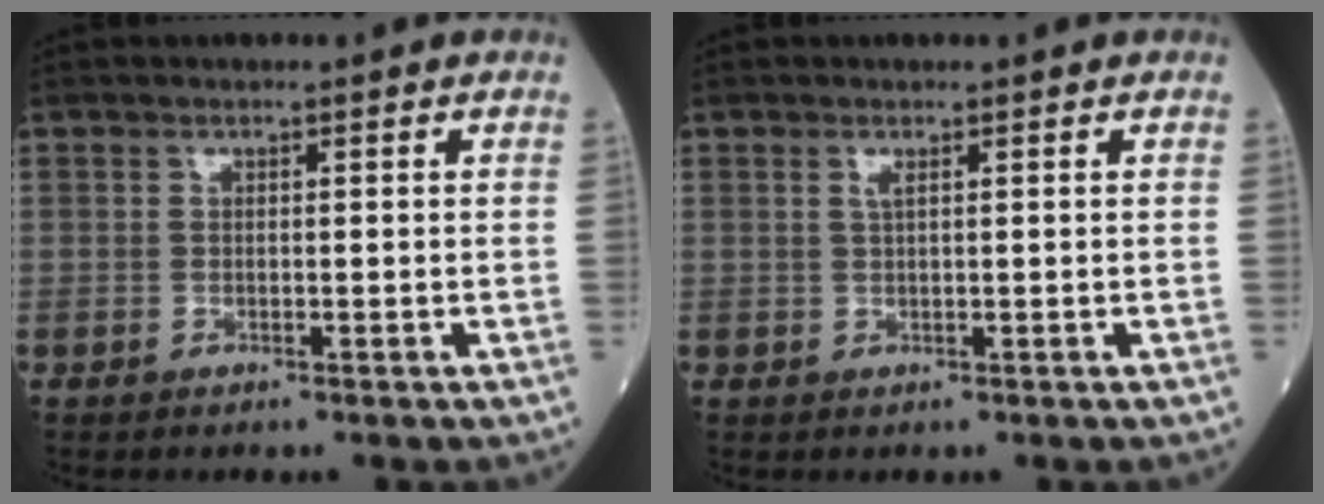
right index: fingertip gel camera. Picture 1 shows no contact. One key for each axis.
{"total": 0.6, "fx": 0.2, "fy": 0.0, "fz": 0.5, "tx": -0.015, "ty": 0.000, "tz": 0.004}